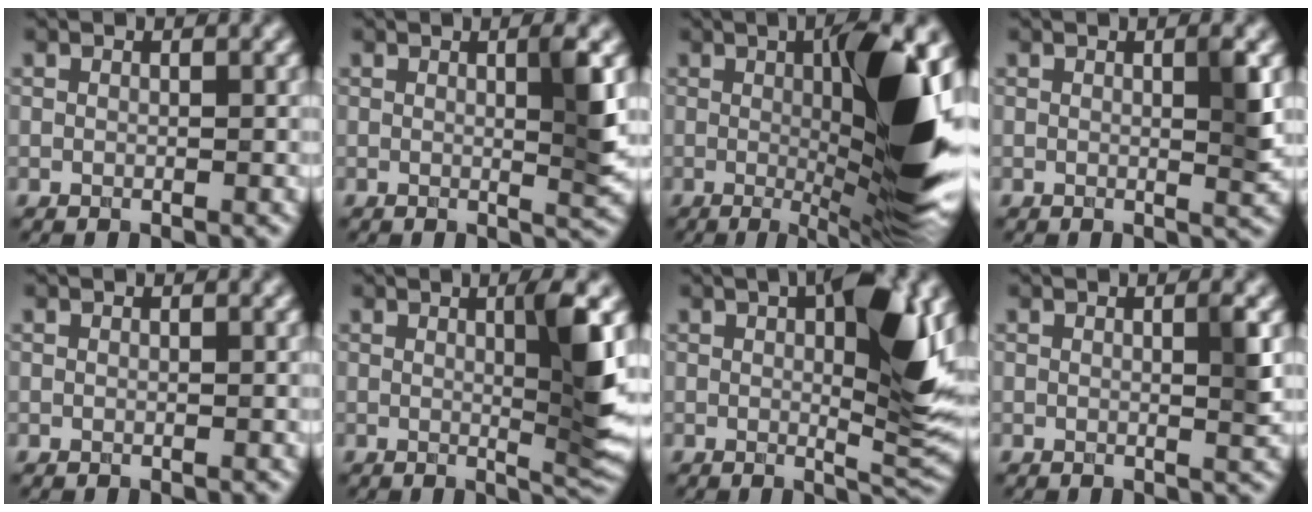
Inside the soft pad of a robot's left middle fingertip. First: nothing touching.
{"total": 3.3, "force": [0.6, 0.4, 3.2], "torque": [-0.044, -0.007, 0.007]}
{"total": 12.4, "force": [0.4, 2.6, 12.1], "torque": [-0.156, -0.008, 0.008]}
{"total": 2.4, "force": [0.4, 0.3, 2.3], "torque": [-0.030, -0.004, 0.004]}
{"total": 0.0}
{"total": 5.6, "force": [1.0, 0.7, 5.4], "torque": [-0.080, -0.006, 0.021]}
{"total": 8.8, "force": [1.8, 2.4, 8.3], "torque": [-0.109, 0.004, 0.025]}
{"total": 1.8, "force": [0.3, 0.3, 1.7], "torque": [-0.023, -0.001, 0.000]}